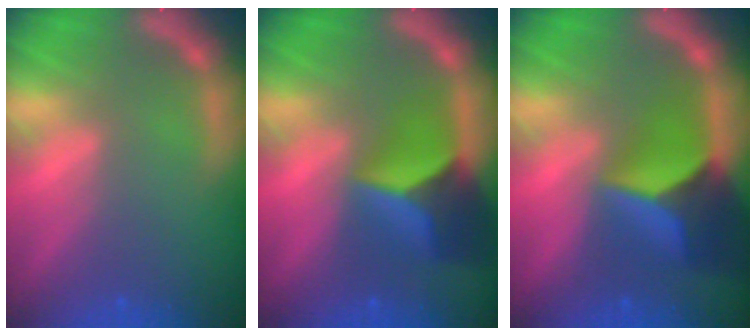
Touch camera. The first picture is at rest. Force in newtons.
{"total": 7.4}
{"total": 8.9}